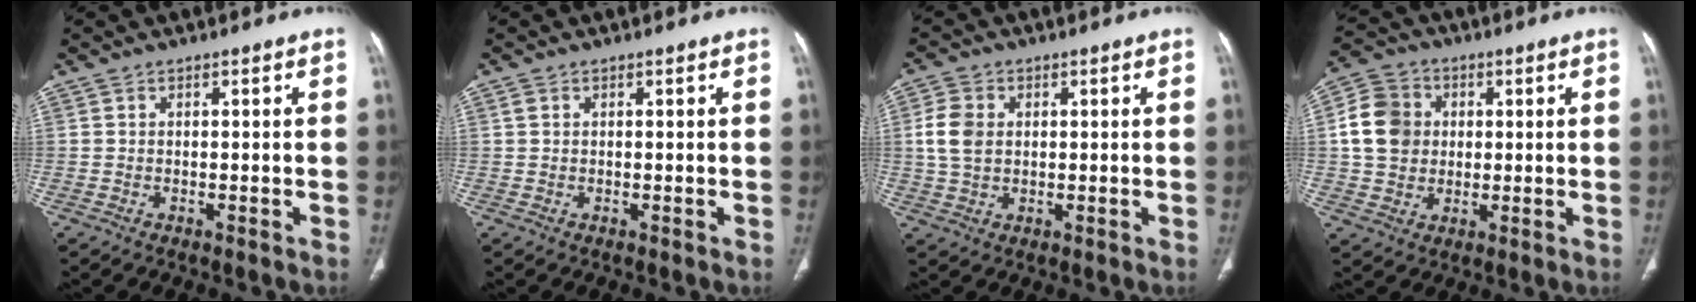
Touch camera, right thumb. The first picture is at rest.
{"total": 0.7, "force": [0.3, 0.5, 0.4], "torque": [-0.008, 0.005, 0.005]}
{"total": 6.3, "force": [1.0, 4.6, 4.1], "torque": [-0.082, 0.003, 0.022]}
{"total": 10.5, "force": [1.3, 9.1, 4.9], "torque": [-0.076, 0.009, 0.018]}